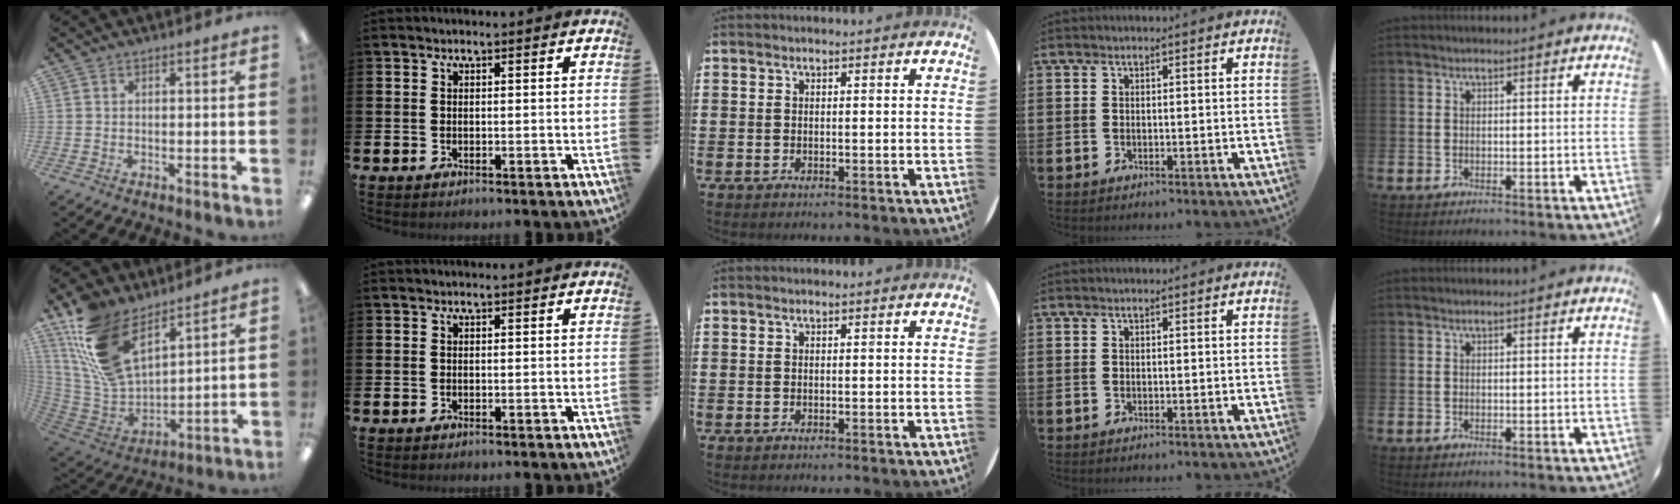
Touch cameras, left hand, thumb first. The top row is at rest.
{"thumb": {"total": 19.7, "force": [11.8, 10.2, 12.0], "torque": [-0.275, -0.055, 0.220]}}